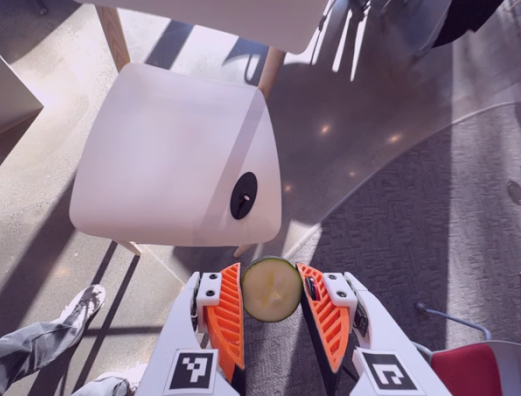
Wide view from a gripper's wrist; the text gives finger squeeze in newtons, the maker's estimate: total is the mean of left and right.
{"total": 9.5, "left": 9.5, "right": 9.4}